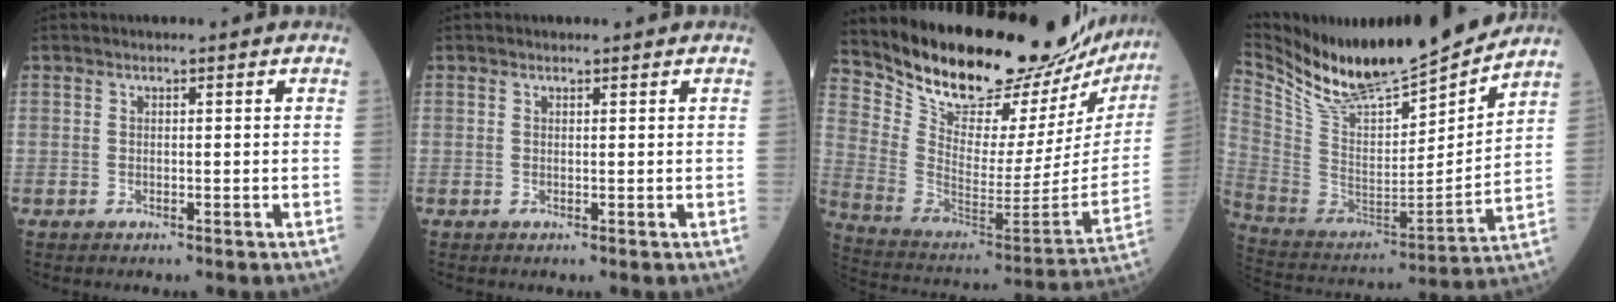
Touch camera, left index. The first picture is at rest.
{"total": 0.0}
{"total": 28.8, "force": [26.0, 6.3, 10.9], "torque": [-0.188, -0.101, 0.364]}
{"total": 19.0, "force": [16.8, 2.6, 8.5], "torque": [-0.170, -0.035, 0.301]}